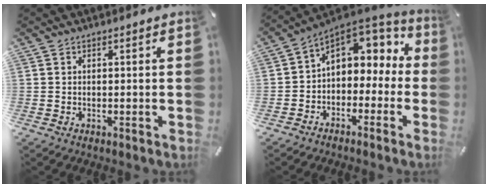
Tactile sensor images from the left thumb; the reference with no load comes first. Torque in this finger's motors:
{"motor_torque": [2.42, 2.58, 1.21, -0.03, 0.12]}